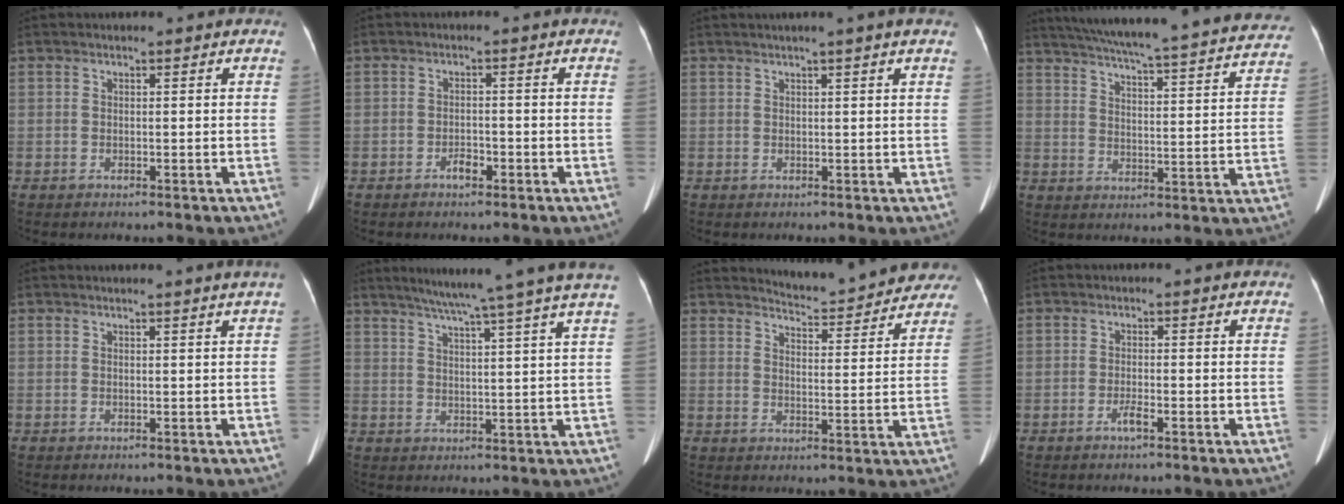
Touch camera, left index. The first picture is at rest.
{"total": 1.9, "force": [-1.4, 0.8, 1.0], "torque": [-0.019, 0.001, -0.022]}
{"total": 3.1, "force": [2.2, -0.9, 2.0], "torque": [-0.026, 0.010, 0.035]}
{"total": 32.3, "force": [29.2, 3.1, 13.6], "torque": [-0.222, -0.051, 0.359]}
{"total": 1.3, "force": [1.0, -0.5, 0.7], "torque": [-0.015, -0.005, 0.018]}
{"total": 15.6, "force": [12.6, -2.2, 8.8], "torque": [-0.138, -0.009, 0.157]}
{"total": 12.3, "force": [11.9, 1.8, 2.8], "torque": [-0.030, -0.012, 0.141]}
{"total": 1.5, "force": [-1.1, 0.0, 1.0], "torque": [-0.027, -0.004, -0.020]}